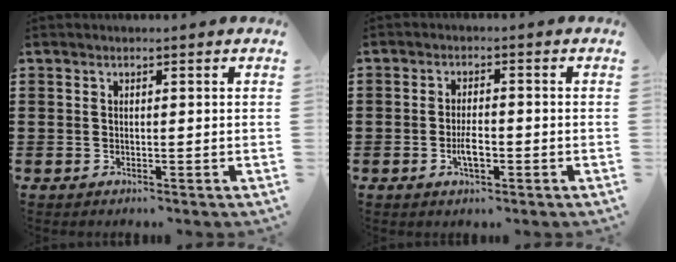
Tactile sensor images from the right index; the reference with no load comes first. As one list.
[{"total": 3.6, "force": [-1.2, 1.1, 3.2], "torque": [-0.071, -0.007, -0.023]}]